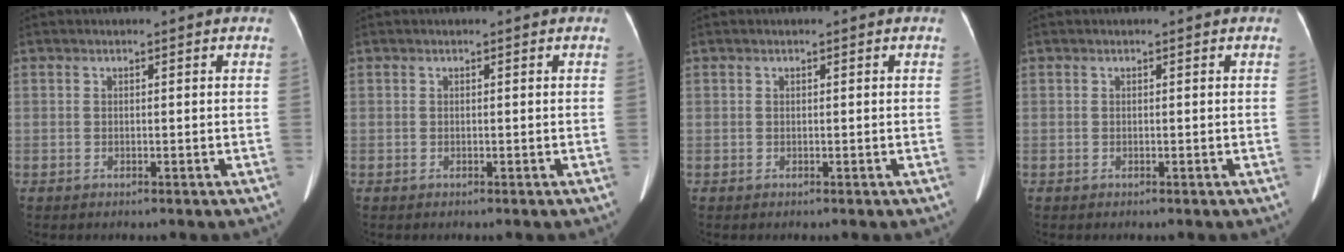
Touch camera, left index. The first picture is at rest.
{"total": 0.0}
{"total": 0.0}
{"total": 0.0}